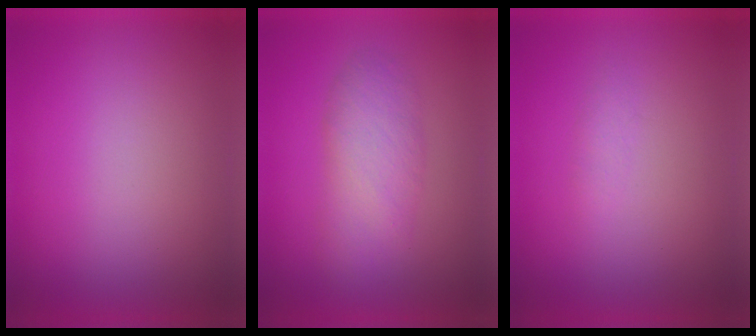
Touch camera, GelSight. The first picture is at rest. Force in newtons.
{"total": 4.2}
{"total": 1.2}